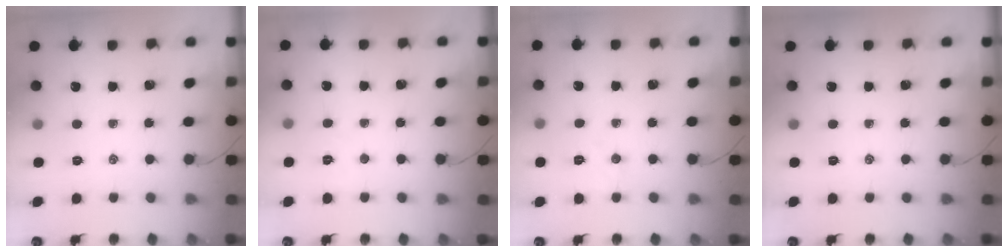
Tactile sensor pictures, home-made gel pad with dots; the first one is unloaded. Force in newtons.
{"total": 2.4, "press": 2.3, "slide": 0.6}
{"total": 4.2, "press": 4.1, "slide": 0.9}
{"total": 0.0}